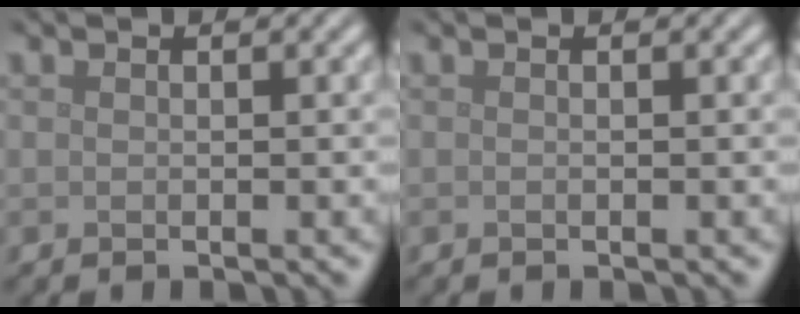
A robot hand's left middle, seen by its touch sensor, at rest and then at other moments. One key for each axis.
{"total": 0.0}